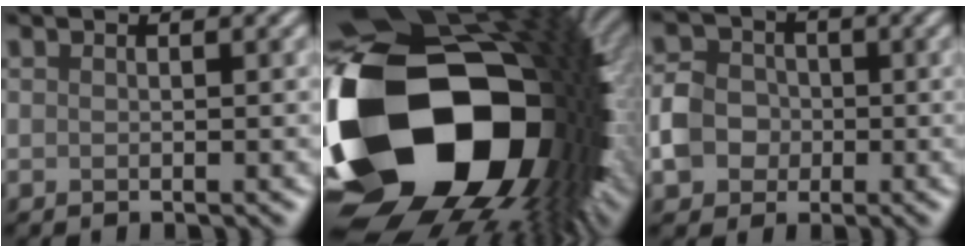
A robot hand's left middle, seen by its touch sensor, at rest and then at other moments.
{"total": 21.8, "force": [-4.2, 14.7, 15.6], "torque": [-0.322, -0.072, -0.038]}
{"total": 4.0, "force": [-0.9, 3.5, 1.7], "torque": [-0.029, 0.005, -0.021]}